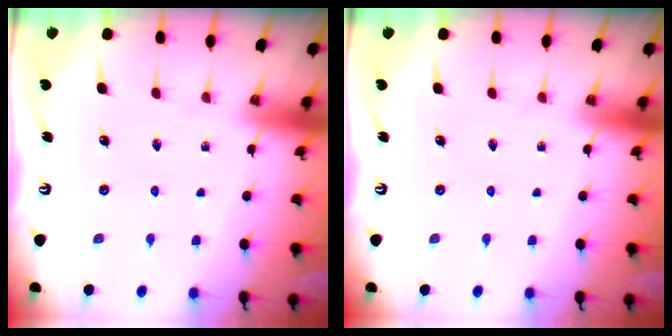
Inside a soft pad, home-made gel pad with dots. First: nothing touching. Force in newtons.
{"total": 0.0}